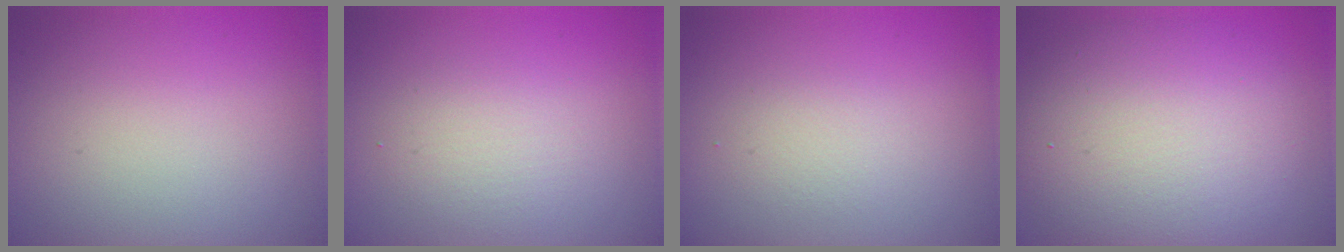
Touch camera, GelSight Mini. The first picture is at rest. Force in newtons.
{"total": 2.2, "press": 2.2, "slide": 0.1}
{"total": 1.4, "press": 1.4, "slide": 0.1}
{"total": 9.4, "press": 9.4, "slide": 0.2}